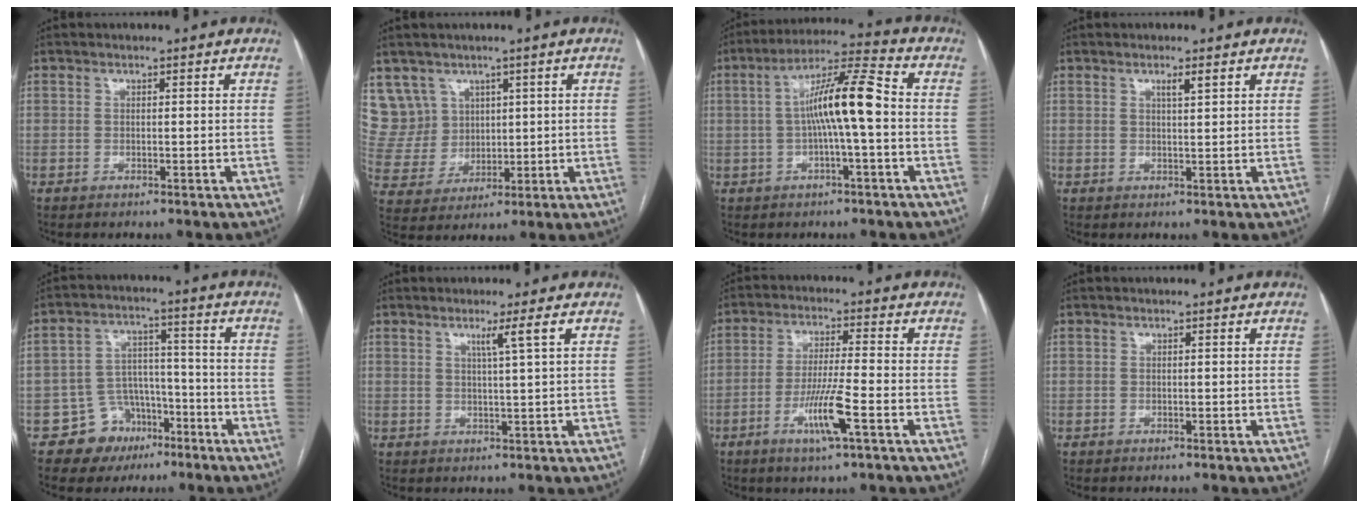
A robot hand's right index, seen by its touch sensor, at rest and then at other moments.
{"total": 8.4, "force": [4.7, 7.0, 0.2], "torque": [-0.013, 0.031, 0.110]}
{"total": 10.2, "force": [-0.3, 0.5, 10.2], "torque": [-0.181, 0.025, -0.011]}
{"total": 1.6, "force": [1.0, 0.0, 1.3], "torque": [-0.024, 0.000, 0.016]}
{"total": 8.2, "force": [-4.7, 6.6, 1.1], "torque": [-0.007, 0.031, -0.067]}
{"total": 3.3, "force": [1.4, -1.3, 2.7], "torque": [-0.047, -0.007, 0.029]}
{"total": 8.0, "force": [-3.4, -0.2, 7.2], "torque": [-0.138, -0.011, -0.064]}
{"total": 0.0}